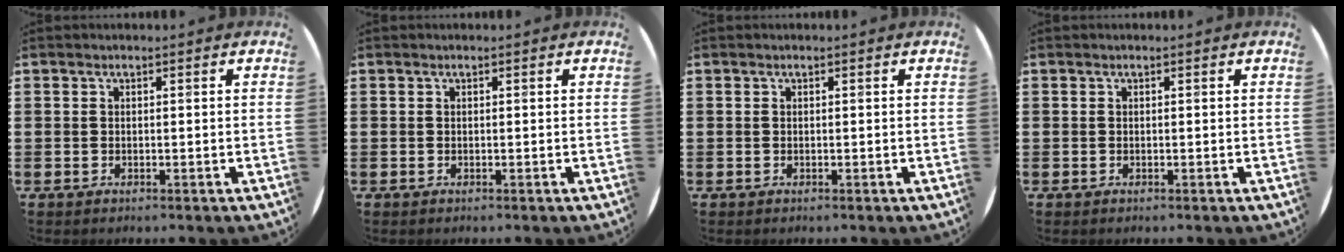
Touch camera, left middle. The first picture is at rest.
{"total": 0.0}
{"total": 0.0}
{"total": 0.0}